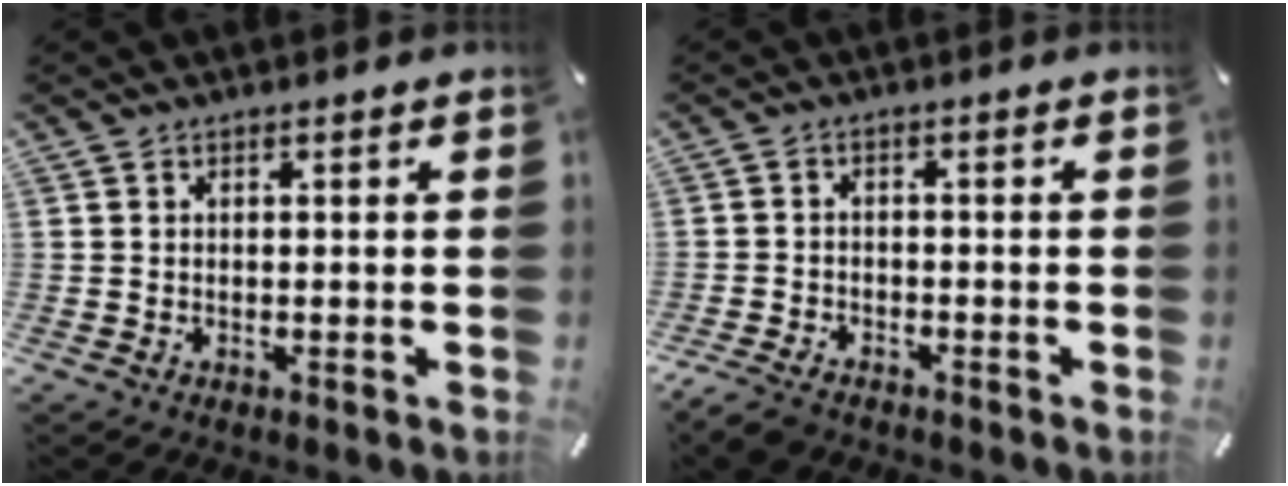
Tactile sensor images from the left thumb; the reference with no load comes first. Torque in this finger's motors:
{"motor_torque": [0.20, 0.97, 0.20, 0.17, 0.12]}